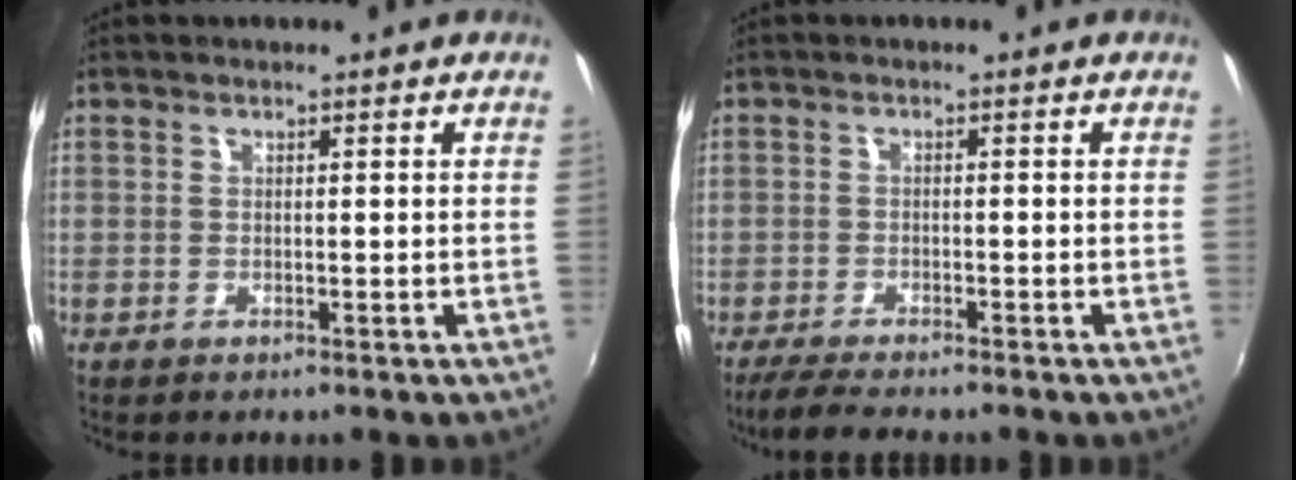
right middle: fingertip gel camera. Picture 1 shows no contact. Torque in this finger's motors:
{"motor_torque": [1.00, -0.92, 0.39, 0.16]}